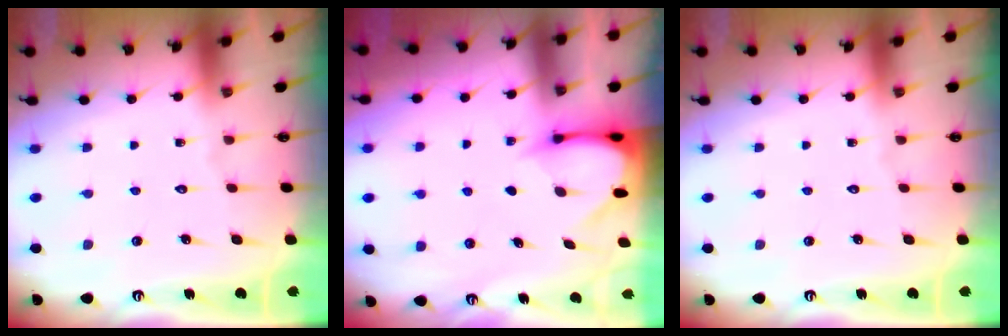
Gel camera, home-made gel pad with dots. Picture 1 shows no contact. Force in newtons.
{"total": 3.3, "press": 3.3, "slide": 0.3}
{"total": 0.0}